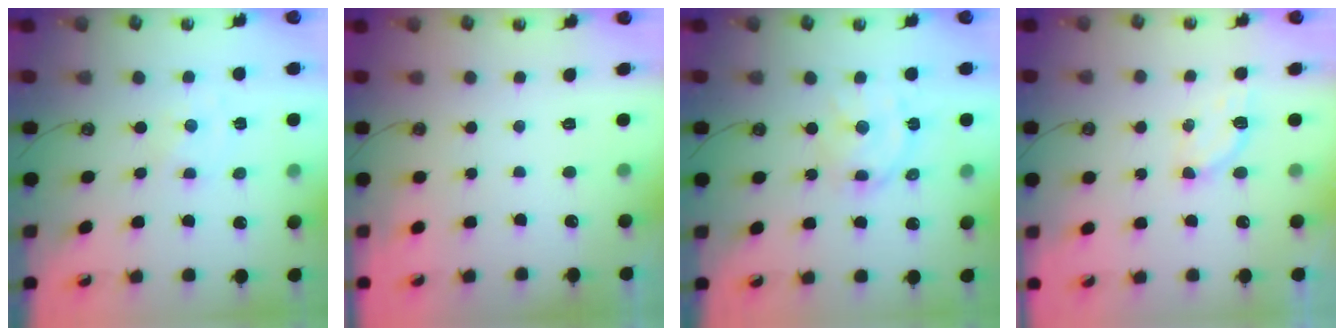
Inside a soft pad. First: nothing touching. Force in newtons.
{"total": 0.0}
{"total": 10.3, "press": 10.3, "slide": 0.7}
{"total": 3.8, "press": 3.8, "slide": 0.5}